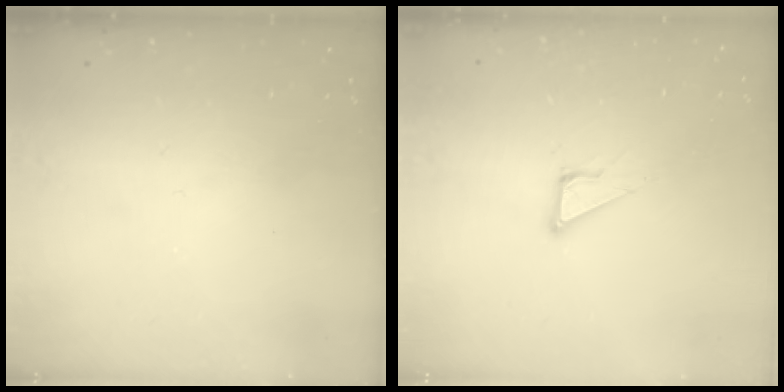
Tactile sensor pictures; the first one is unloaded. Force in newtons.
{"total": 5.0, "press": 5.0, "slide": 0.1}